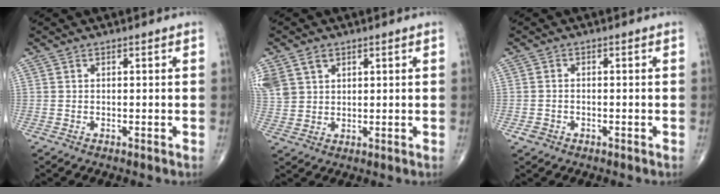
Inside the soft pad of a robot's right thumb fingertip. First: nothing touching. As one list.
[{"total": 10.4, "force": [4.7, 7.7, 5.1], "torque": [-0.125, 0.004, 0.102]}, {"total": 1.5, "force": [-0.7, 1.2, 0.5], "torque": [-0.008, 0.006, -0.012]}]